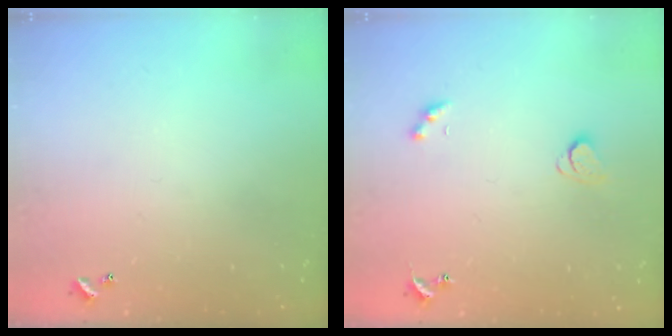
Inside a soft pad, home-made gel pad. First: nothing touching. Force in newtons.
{"total": 2.2, "press": 2.2, "slide": 0.5}